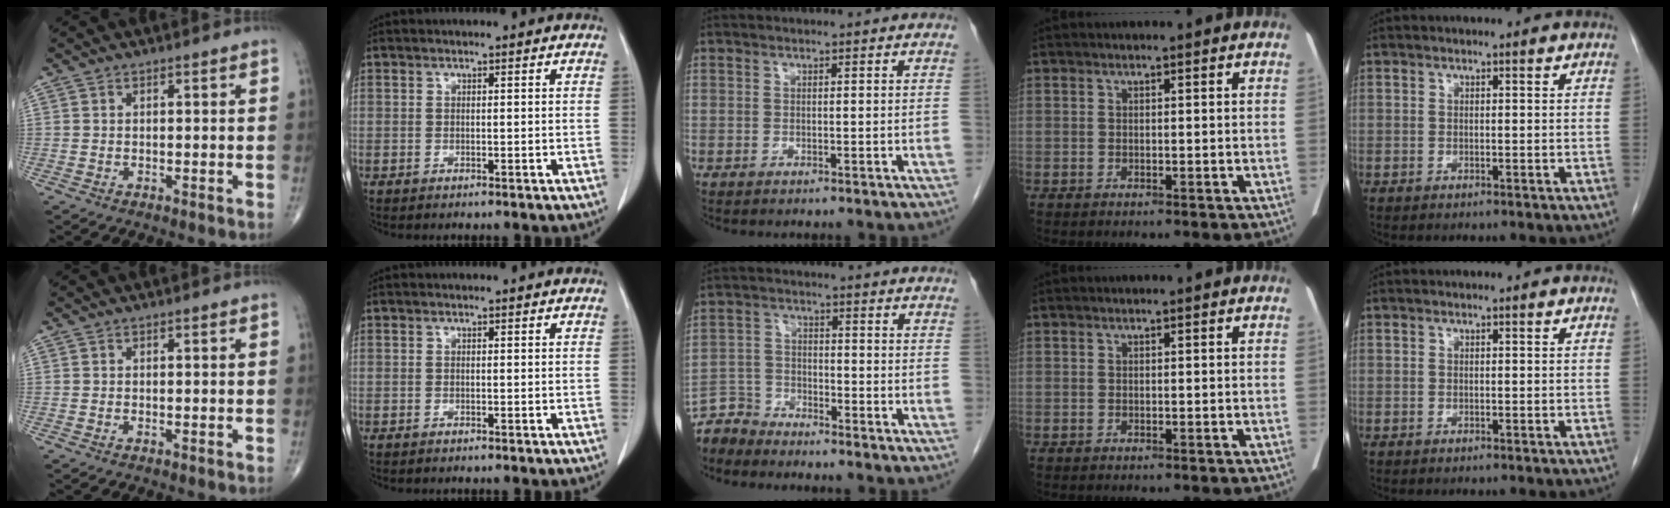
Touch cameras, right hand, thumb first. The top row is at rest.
{"middle": {"total": 4.8, "force": [-4.7, 1.0, -0.7], "torque": [0.012, -0.003, -0.094]}}